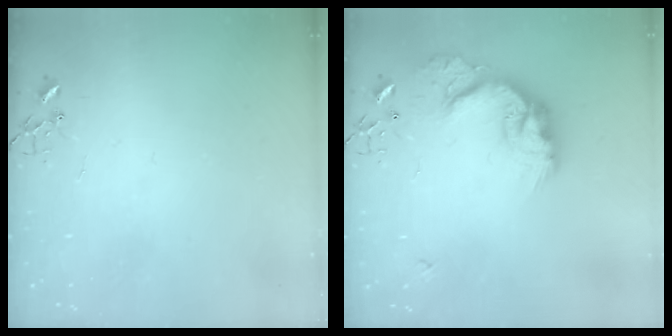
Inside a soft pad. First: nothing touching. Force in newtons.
{"total": 21.0, "press": 20.9, "slide": 1.3}